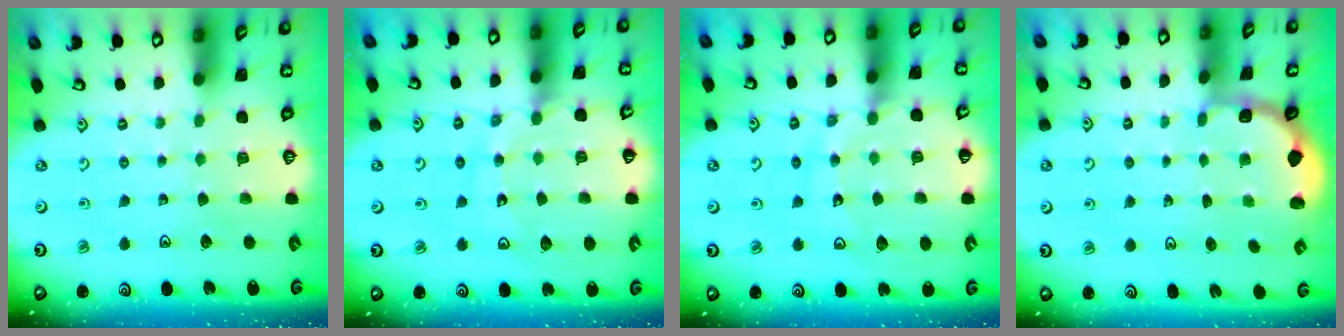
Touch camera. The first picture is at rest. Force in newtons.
{"total": 12.4, "press": 12.4, "slide": 1.4}
{"total": 12.4, "press": 12.4, "slide": 1.4}
{"total": 1.9, "press": 1.8, "slide": 0.7}